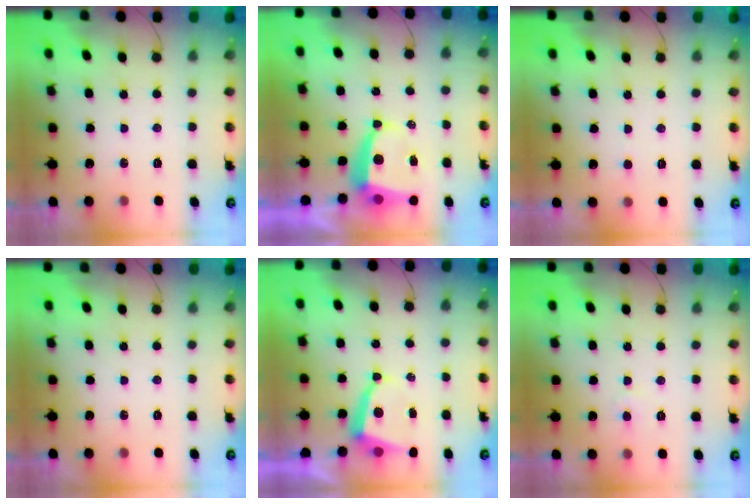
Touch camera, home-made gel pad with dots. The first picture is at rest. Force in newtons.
{"total": 6.6, "press": 6.5, "slide": 0.9}
{"total": 2.1, "press": 2.1, "slide": 0.2}
{"total": 0.0}
{"total": 6.2, "press": 6.1, "slide": 0.7}
{"total": 2.3, "press": 2.3, "slide": 0.1}